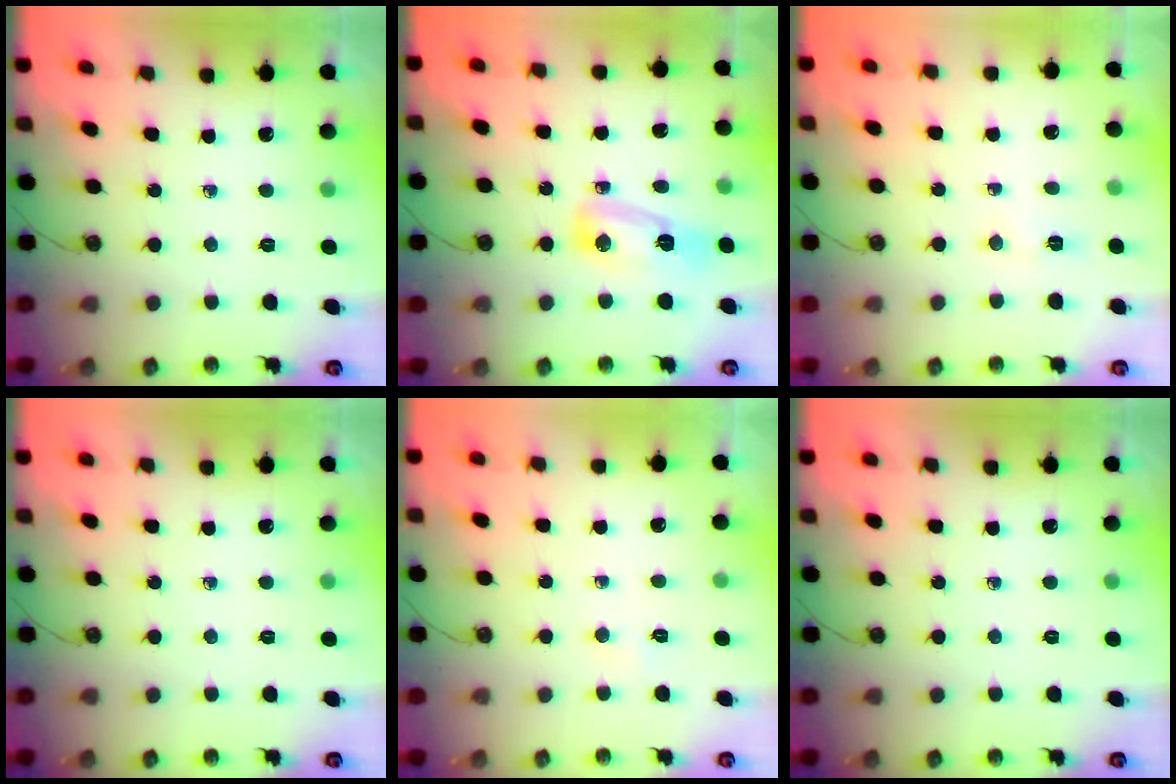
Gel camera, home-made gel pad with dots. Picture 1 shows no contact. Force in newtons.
{"total": 8.9, "press": 8.9, "slide": 0.9}
{"total": 2.9, "press": 2.9, "slide": 0.3}
{"total": 0.0}
{"total": 2.8, "press": 2.7, "slide": 0.4}
{"total": 0.0}